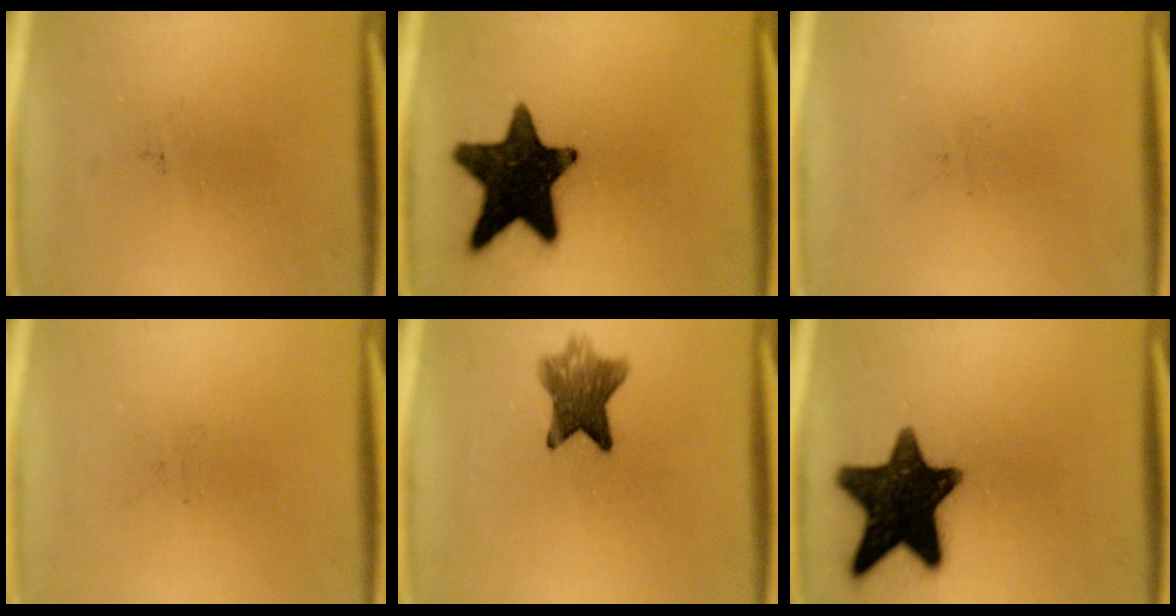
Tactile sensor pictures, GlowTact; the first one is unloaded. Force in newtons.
{"total": 17.7}
{"total": 0.0}
{"total": 0.0}
{"total": 7.0}
{"total": 16.4}